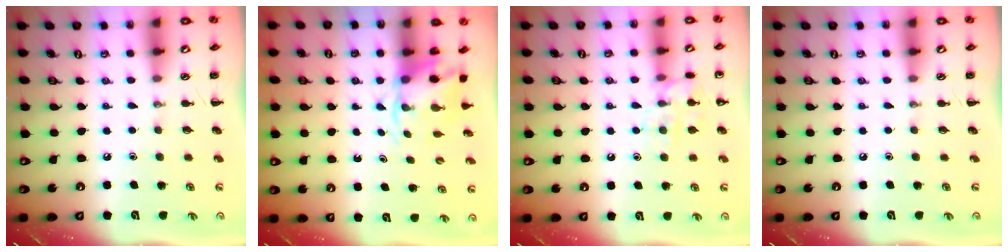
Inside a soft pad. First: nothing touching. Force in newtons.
{"total": 5.1, "press": 5.1, "slide": 0.5}
{"total": 10.3, "press": 10.3, "slide": 0.9}
{"total": 0.0}